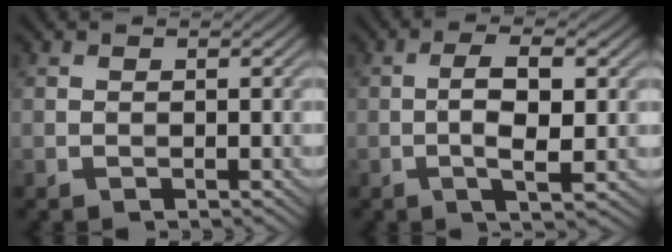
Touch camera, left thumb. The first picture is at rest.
{"total": 5.2, "force": [-0.4, 1.3, 5.0], "torque": [-0.101, 0.006, -0.006]}